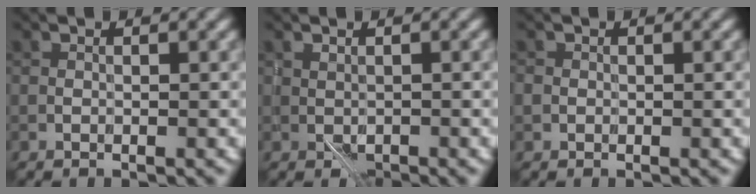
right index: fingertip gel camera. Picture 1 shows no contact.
{"total": 1.0, "force": [-0.2, 0.7, 0.7], "torque": [-0.014, -0.005, -0.002]}
{"total": 0.8, "force": [-0.1, 0.8, 0.1], "torque": [0.002, -0.003, -0.004]}